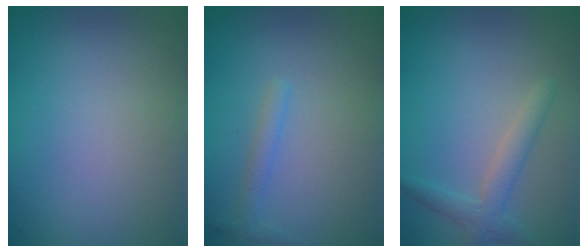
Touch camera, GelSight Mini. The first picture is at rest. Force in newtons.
{"total": 1.2, "press": 1.2, "slide": 0.0}
{"total": 2.3, "press": 2.3, "slide": 0.1}